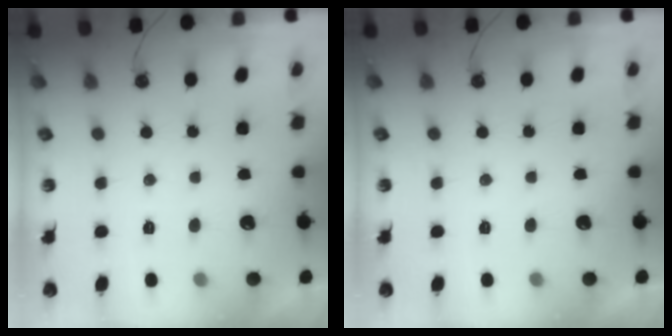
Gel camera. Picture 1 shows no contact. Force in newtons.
{"total": 0.0}